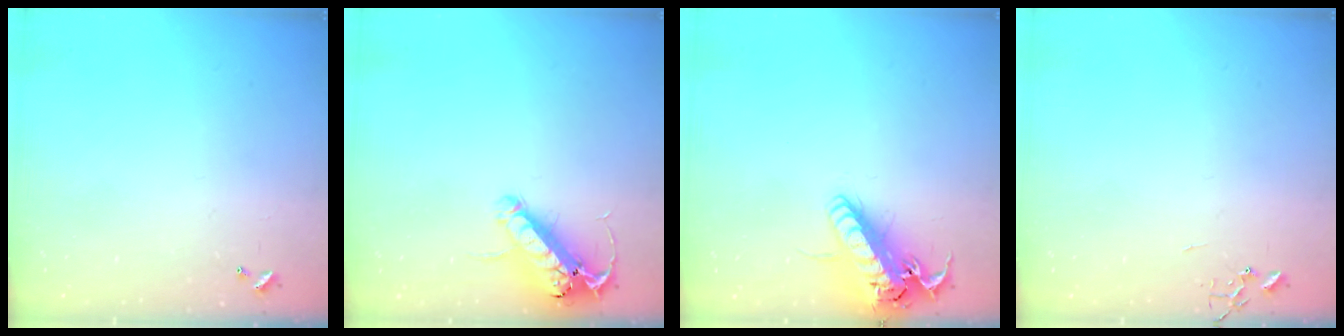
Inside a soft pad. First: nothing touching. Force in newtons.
{"total": 14.7, "press": 14.5, "slide": 2.6}
{"total": 19.1, "press": 18.8, "slide": 3.3}
{"total": 0.0}